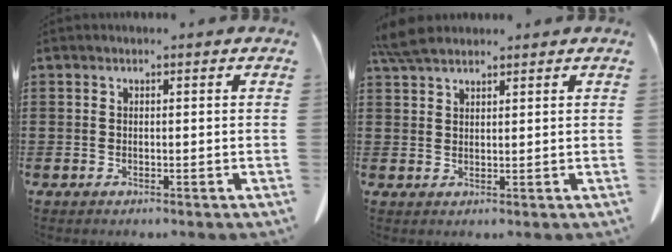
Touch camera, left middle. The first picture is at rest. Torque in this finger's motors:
{"motor_torque": [0.43, 0.20, 0.07, 0.04]}